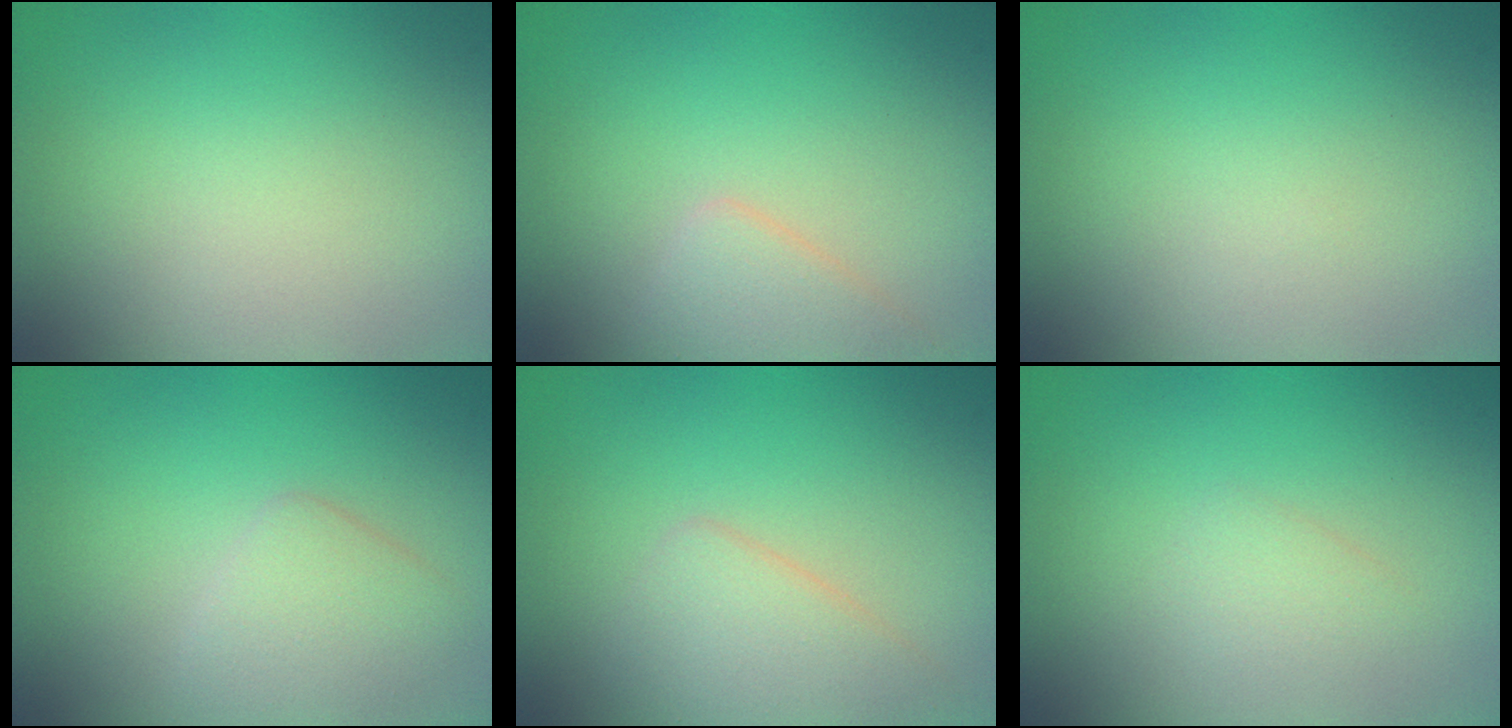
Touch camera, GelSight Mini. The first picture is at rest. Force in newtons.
{"total": 2.3, "press": 2.3, "slide": 0.1}
{"total": 0.0}
{"total": 2.2, "press": 2.2, "slide": 0.2}
{"total": 2.8, "press": 2.8, "slide": 0.2}
{"total": 1.1, "press": 1.1, "slide": 0.0}